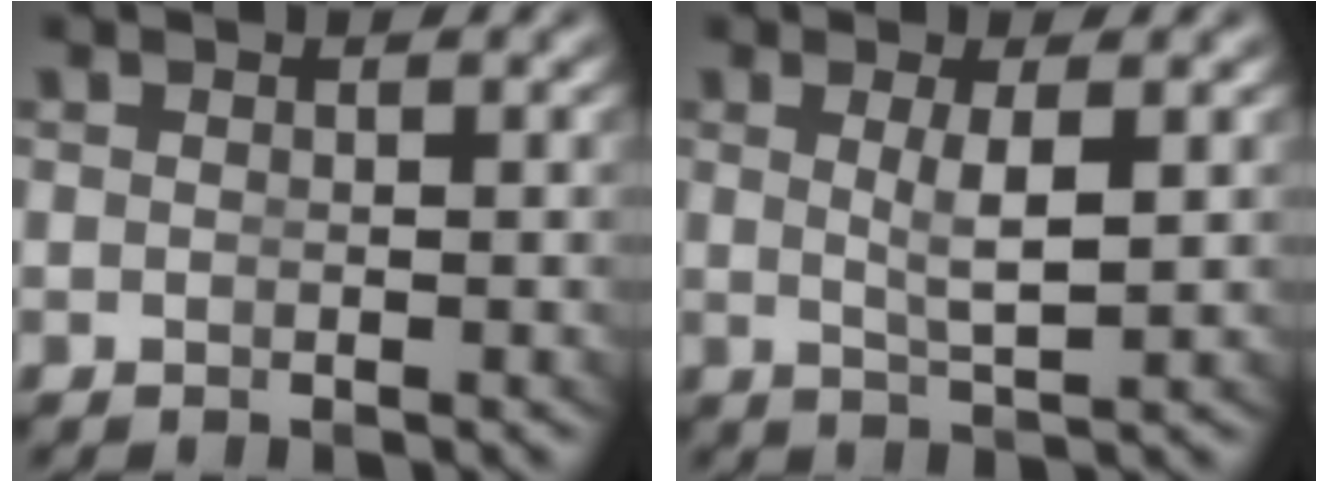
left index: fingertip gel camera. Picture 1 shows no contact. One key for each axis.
{"total": 2.6, "fx": 0.4, "fy": -0.4, "fz": 2.6, "tx": -0.049, "ty": -0.017, "tz": 0.020}